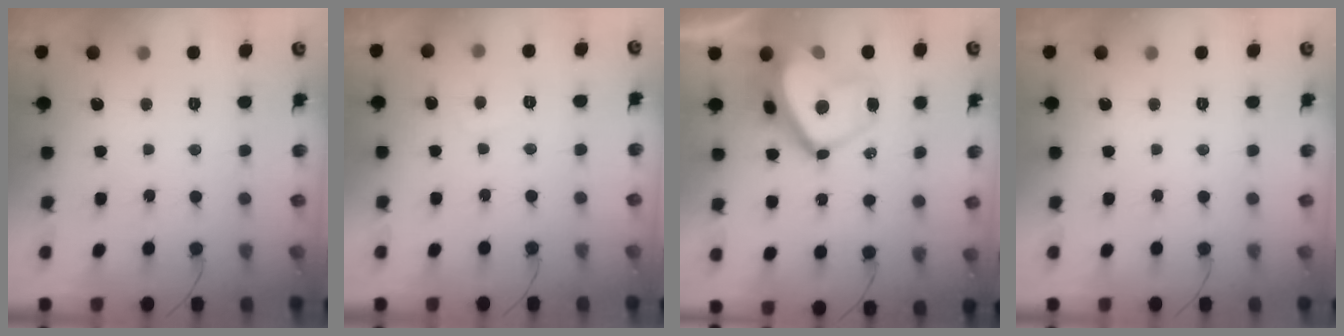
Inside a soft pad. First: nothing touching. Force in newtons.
{"total": 2.2, "press": 2.1, "slide": 0.8}
{"total": 16.9, "press": 16.8, "slide": 1.7}
{"total": 0.0}